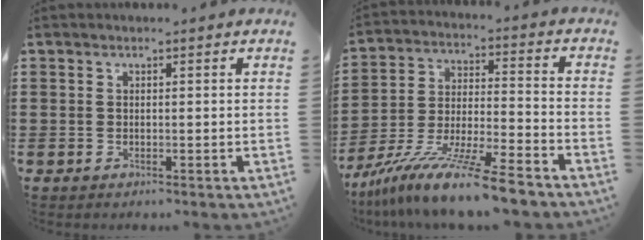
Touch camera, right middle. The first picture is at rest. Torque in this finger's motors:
{"motor_torque": [0.78, -0.46, 1.05, 0.21]}